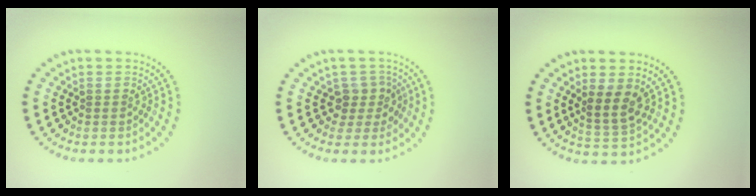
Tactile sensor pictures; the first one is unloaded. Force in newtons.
{"total": 2.4, "press": 2.0, "slide": 1.4}
{"total": 2.9, "press": 2.6, "slide": 1.3}